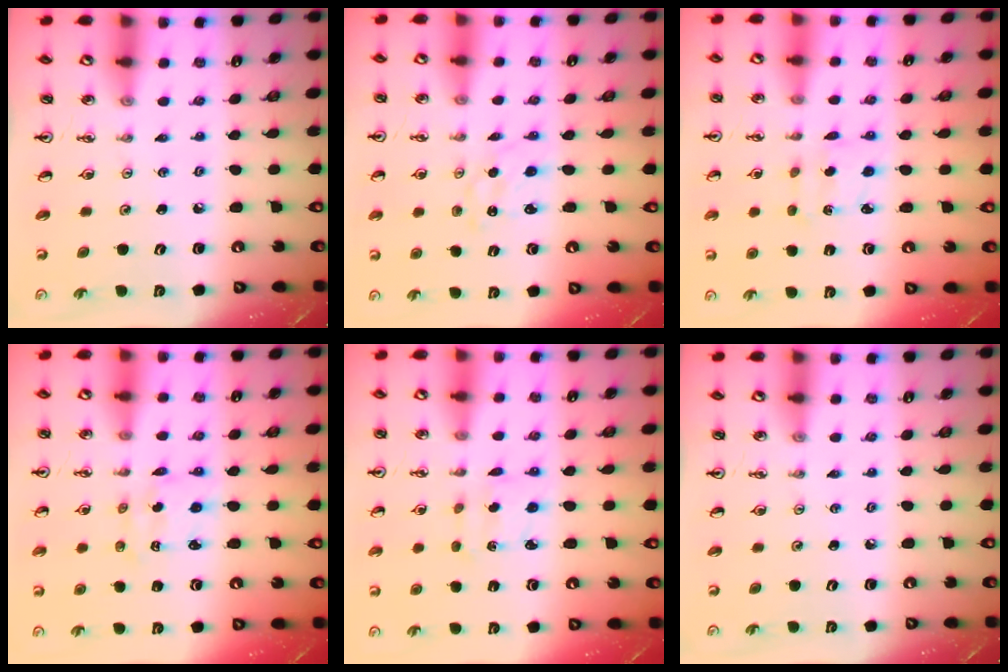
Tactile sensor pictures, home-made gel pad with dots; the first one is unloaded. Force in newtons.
{"total": 0.6, "press": 0.6, "slide": 0.1}
{"total": 2.4, "press": 2.3, "slide": 0.6}
{"total": 2.3, "press": 2.3, "slide": 0.1}
{"total": 2.4, "press": 2.3, "slide": 0.6}
{"total": 0.0}